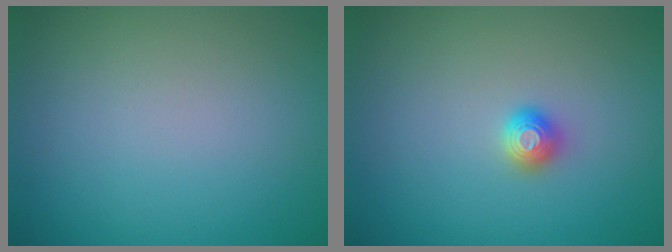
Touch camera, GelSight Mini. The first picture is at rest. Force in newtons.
{"total": 1.2, "press": 1.2, "slide": 0.2}